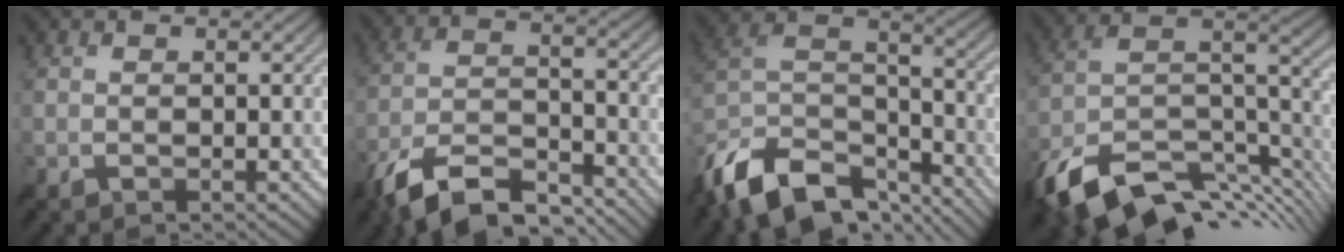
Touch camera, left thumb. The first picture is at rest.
{"total": 11.7, "force": [-9.2, 3.8, 6.2], "torque": [-0.120, -0.001, -0.180]}
{"total": 15.0, "force": [-11.2, 6.6, 7.4], "torque": [-0.191, -0.001, -0.195]}
{"total": 13.8, "force": [-8.0, 6.2, 9.3], "torque": [-0.209, -0.012, -0.130]}